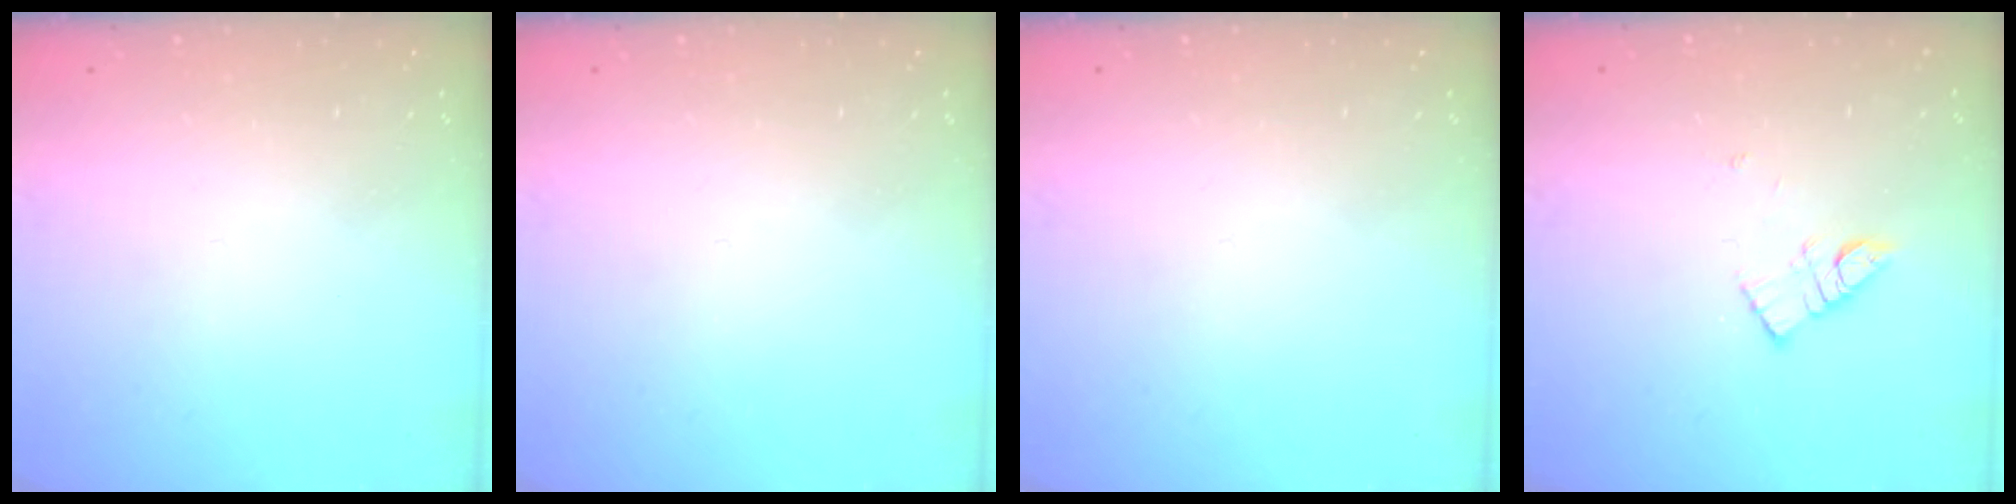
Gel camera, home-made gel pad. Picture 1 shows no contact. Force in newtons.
{"total": 0.0}
{"total": 0.0}
{"total": 8.1, "press": 8.1, "slide": 0.4}